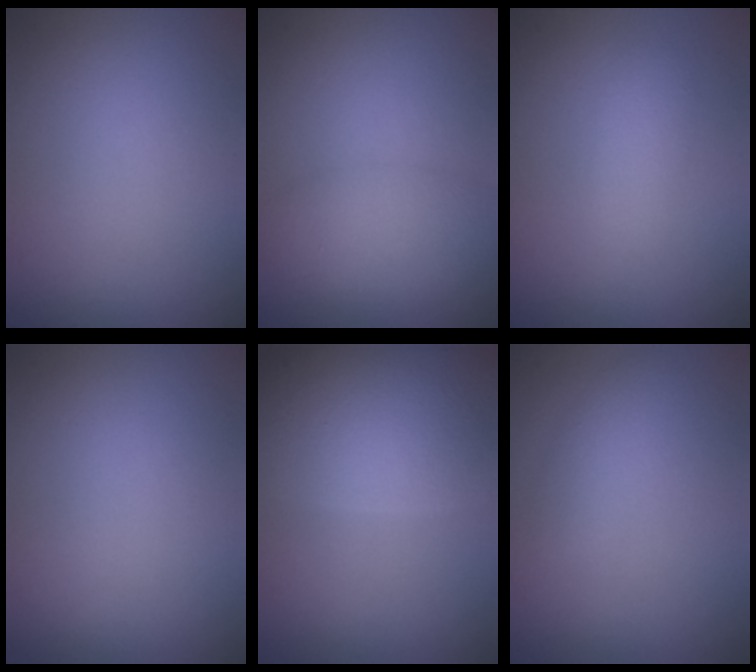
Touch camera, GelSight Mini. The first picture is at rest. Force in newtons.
{"total": 4.0, "press": 4.0, "slide": 0.2}
{"total": 1.7, "press": 1.7, "slide": 0.1}
{"total": 0.0}
{"total": 9.8, "press": 9.8, "slide": 0.5}
{"total": 1.6, "press": 1.6, "slide": 0.0}